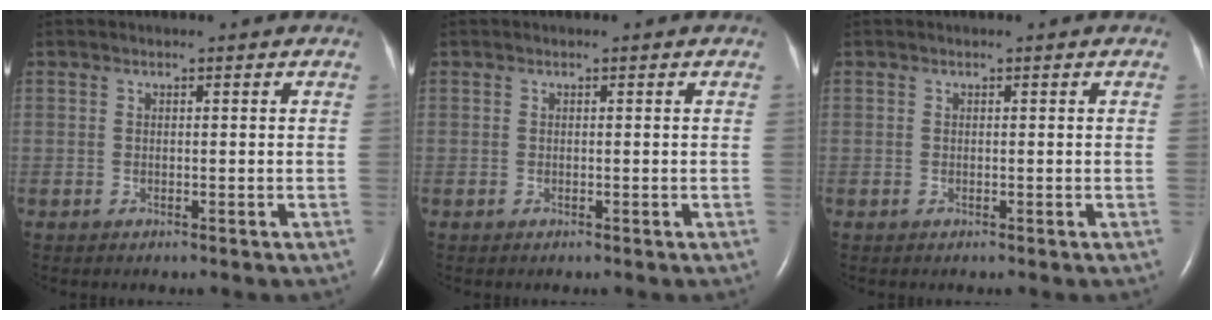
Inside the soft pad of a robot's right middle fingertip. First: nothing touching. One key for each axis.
{"total": 0.0}
{"total": 0.0}